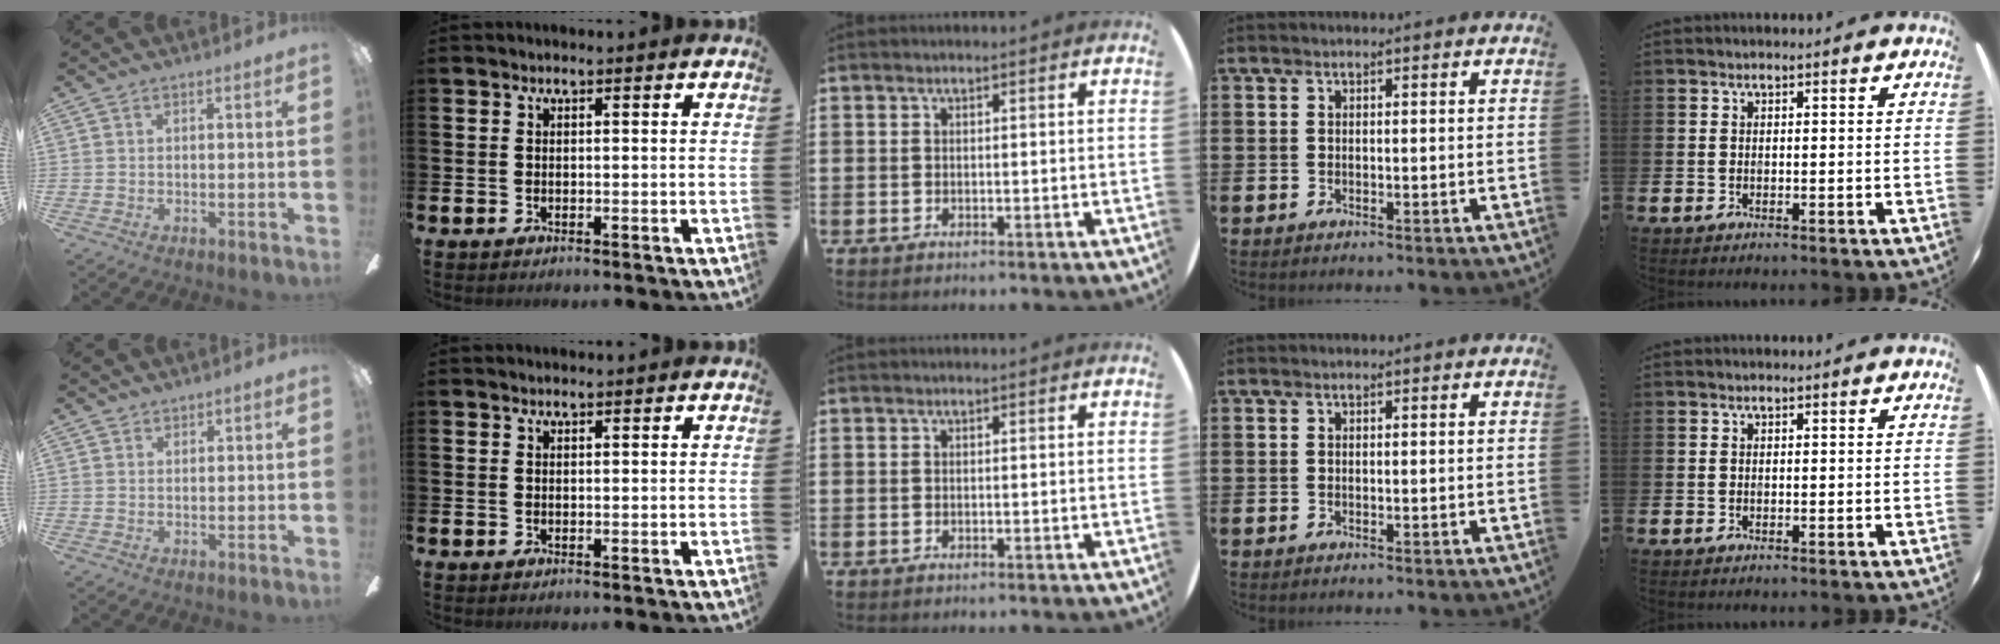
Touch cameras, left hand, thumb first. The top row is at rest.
{"thumb": {"total": 1.2, "force": [1.0, 0.5, 0.0], "torque": [0.000, 0.000, 0.020]}, "index": {"total": 0.8, "force": [0.7, 0.2, 0.1], "torque": [0.012, -0.003, 0.010]}}